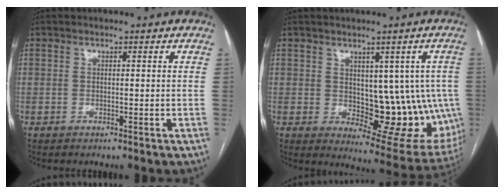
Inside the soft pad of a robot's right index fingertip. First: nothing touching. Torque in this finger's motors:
{"motor_torque": [0.85, 0.36, 0.14, 0.03]}